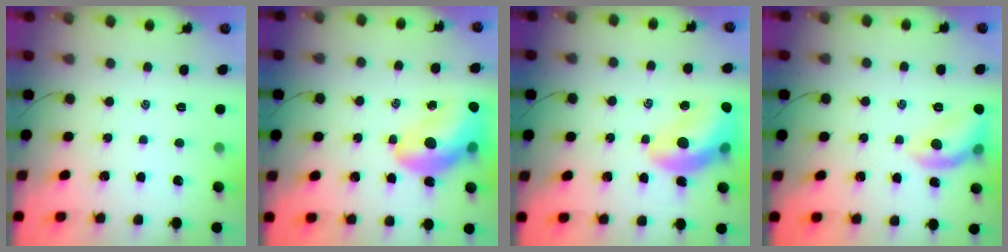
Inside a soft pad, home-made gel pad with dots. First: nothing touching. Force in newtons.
{"total": 14.5, "press": 13.9, "slide": 4.1}
{"total": 14.7, "press": 14.2, "slide": 3.7}
{"total": 10.0, "press": 9.9, "slide": 1.0}